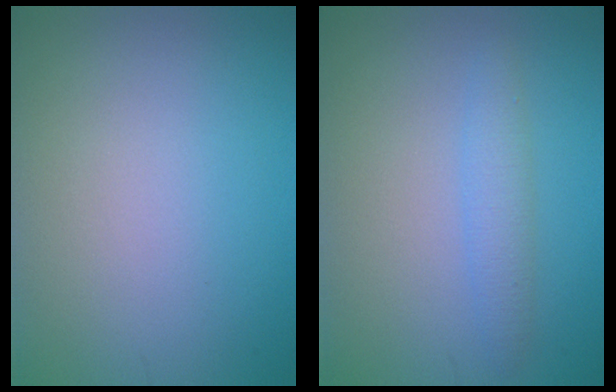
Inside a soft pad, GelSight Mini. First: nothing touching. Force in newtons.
{"total": 1.9, "press": 1.9, "slide": 0.1}